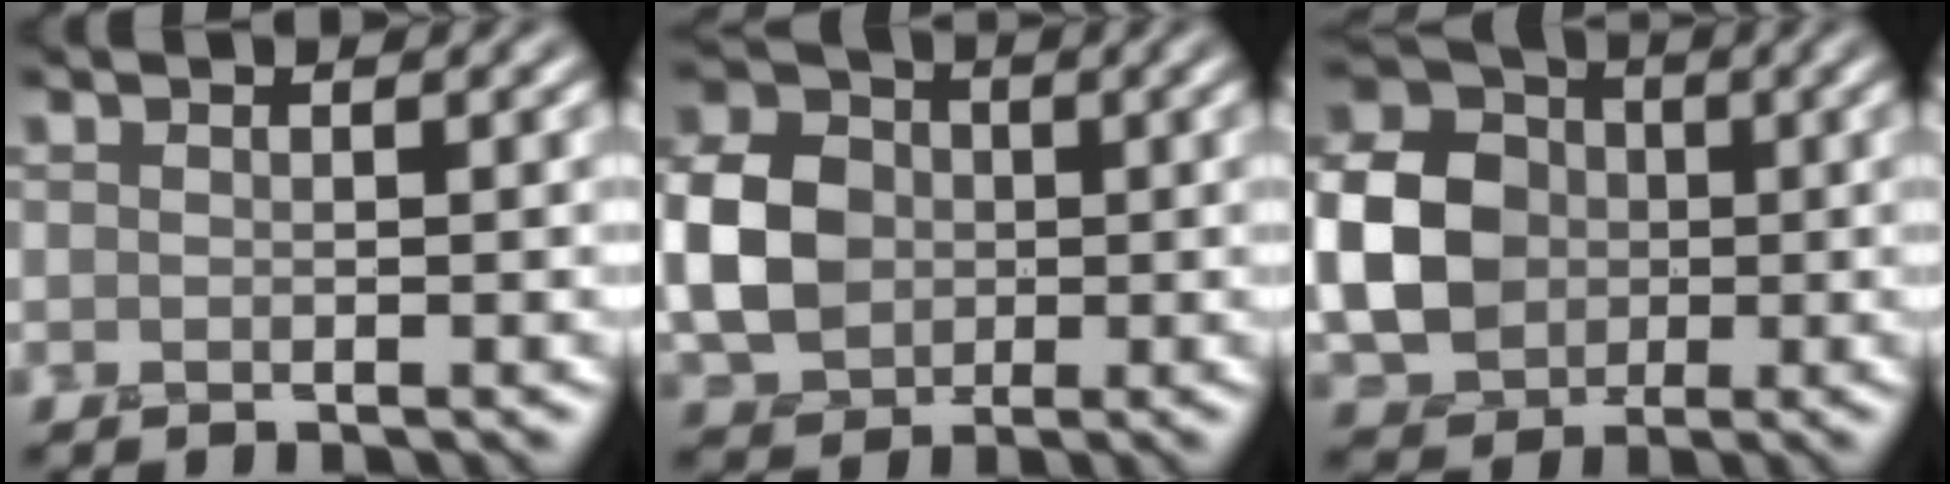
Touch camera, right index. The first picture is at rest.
{"total": 6.2, "force": [-0.2, 5.0, 3.6], "torque": [-0.081, 0.014, -0.013]}
{"total": 8.1, "force": [-0.2, 6.6, 4.6], "torque": [-0.115, 0.004, -0.008]}